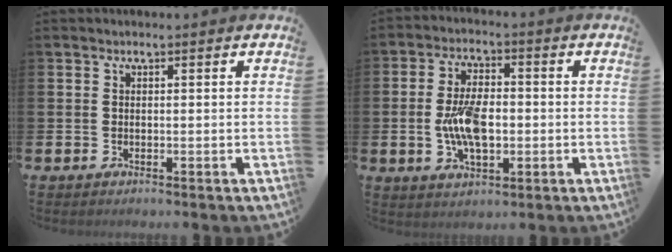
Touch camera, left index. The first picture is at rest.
{"total": 7.3, "force": [-0.8, 3.5, 6.4], "torque": [-0.122, -0.004, -0.022]}